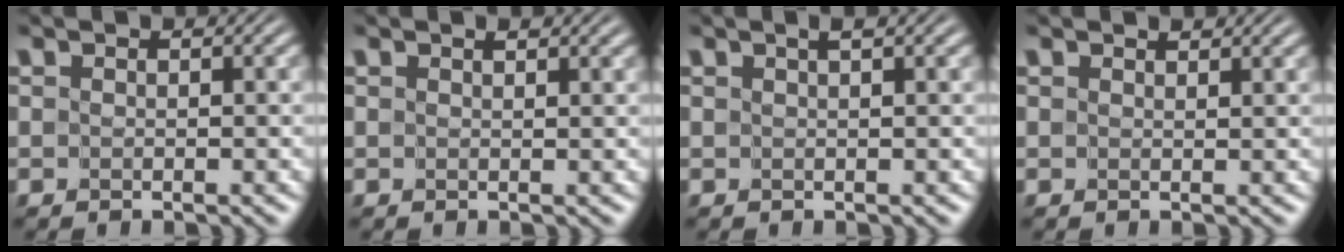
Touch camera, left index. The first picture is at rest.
{"total": 1.0, "force": [0.8, 0.1, 0.6], "torque": [-0.006, -0.004, 0.013]}
{"total": 1.8, "force": [1.2, 0.3, 1.4], "torque": [-0.007, -0.007, 0.009]}
{"total": 1.0, "force": [0.9, 0.2, 0.3], "torque": [-0.005, -0.004, 0.013]}